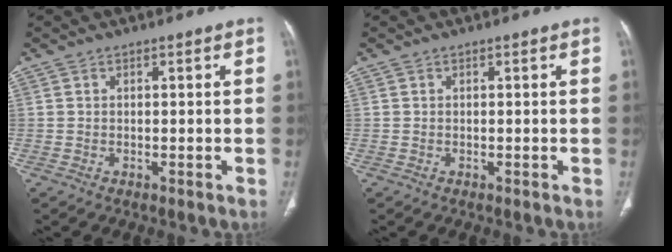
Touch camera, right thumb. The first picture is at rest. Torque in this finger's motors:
{"motor_torque": [0.00, 0.00, 0.02, 0.02, 0.00]}